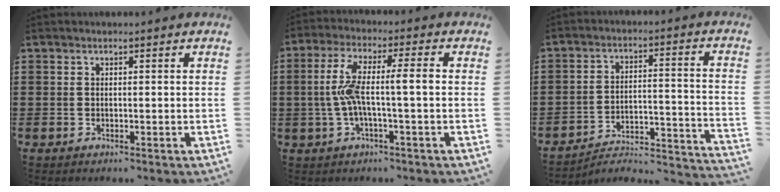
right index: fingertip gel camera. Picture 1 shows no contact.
{"total": 7.3, "force": [-0.8, 0.9, 7.2], "torque": [-0.142, -0.002, -0.023]}
{"total": 2.7, "force": [-2.4, 0.5, 1.1], "torque": [-0.033, -0.017, -0.060]}